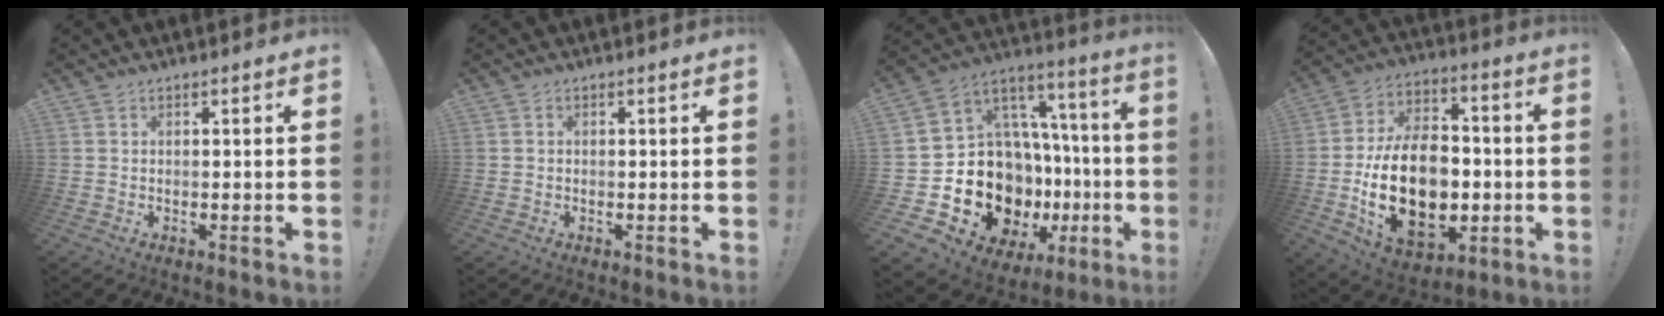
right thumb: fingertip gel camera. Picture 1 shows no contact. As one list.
[{"total": 0.0}, {"total": 16.8, "force": [-6.8, 11.8, 9.8], "torque": [-0.155, 0.014, -0.074]}, {"total": 24.4, "force": [-3.7, 16.5, 17.6], "torque": [-0.322, 0.014, -0.047]}]